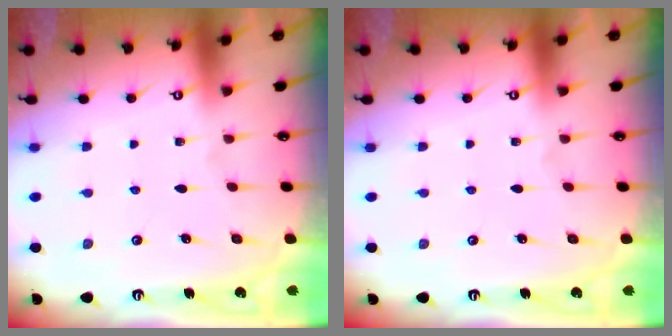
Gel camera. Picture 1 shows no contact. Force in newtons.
{"total": 0.0}